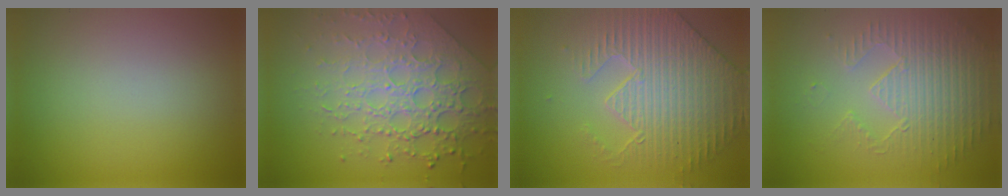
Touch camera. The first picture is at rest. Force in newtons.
{"total": 7.6, "press": 5.5, "slide": 5.2}
{"total": 4.4, "press": 4.4, "slide": 0.3}
{"total": 3.8, "press": 3.6, "slide": 1.1}